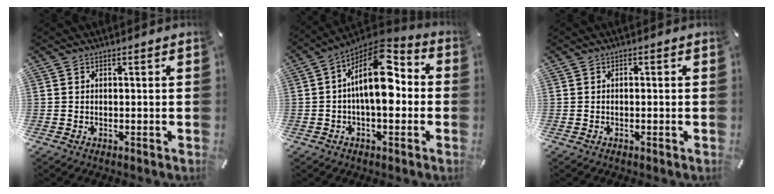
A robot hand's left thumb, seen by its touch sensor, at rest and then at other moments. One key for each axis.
{"total": 16.1, "fx": 1.5, "fy": 8.2, "fz": 13.7, "tx": -0.242, "ty": -0.027, "tz": 0.022}
{"total": 0.5, "fx": -0.2, "fy": 0.3, "fz": 0.3, "tx": -0.006, "ty": 0.001, "tz": -0.005}